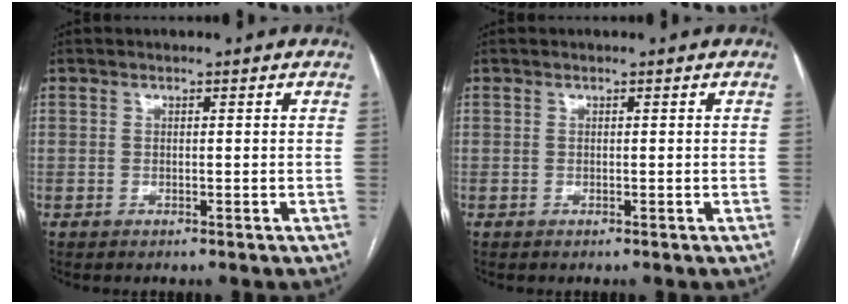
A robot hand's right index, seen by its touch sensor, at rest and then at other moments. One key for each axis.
{"total": 0.0}